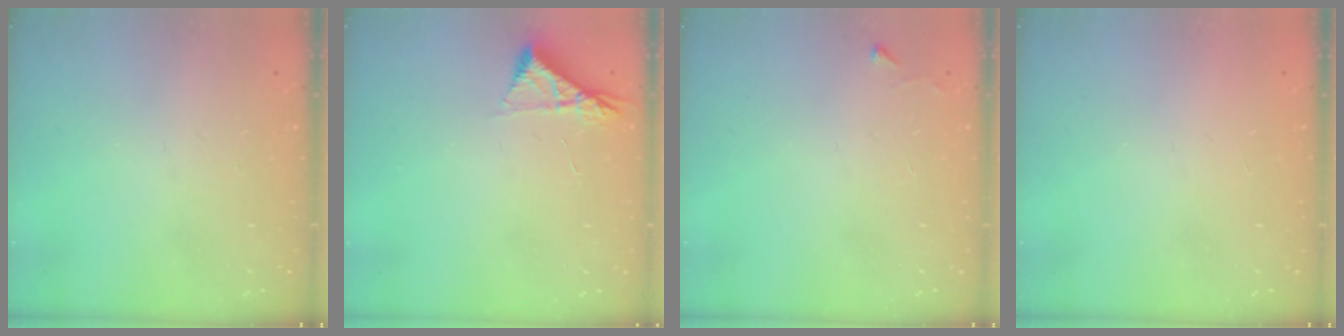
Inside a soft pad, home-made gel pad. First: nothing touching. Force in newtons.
{"total": 5.0, "press": 5.0, "slide": 0.8}
{"total": 2.3, "press": 2.3, "slide": 0.4}
{"total": 1.6, "press": 1.6, "slide": 0.1}